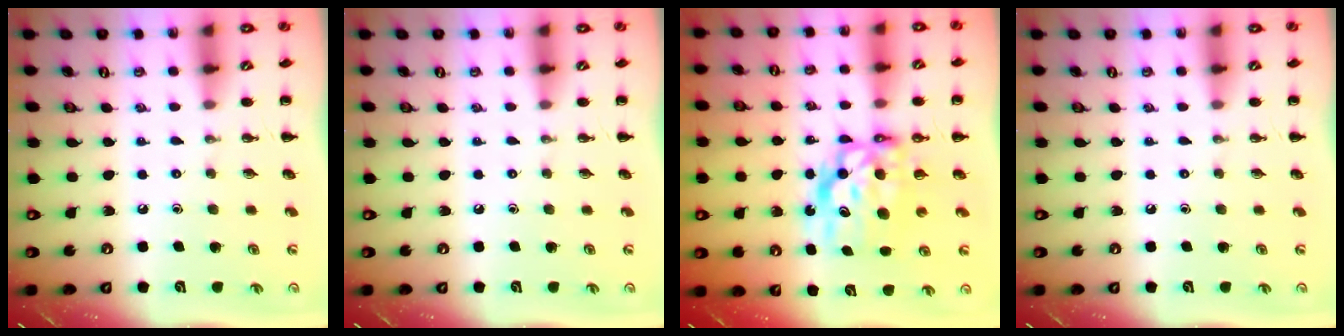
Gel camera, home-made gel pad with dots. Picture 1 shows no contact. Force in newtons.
{"total": 0.0}
{"total": 8.9, "press": 8.6, "slide": 2.3}
{"total": 0.0}